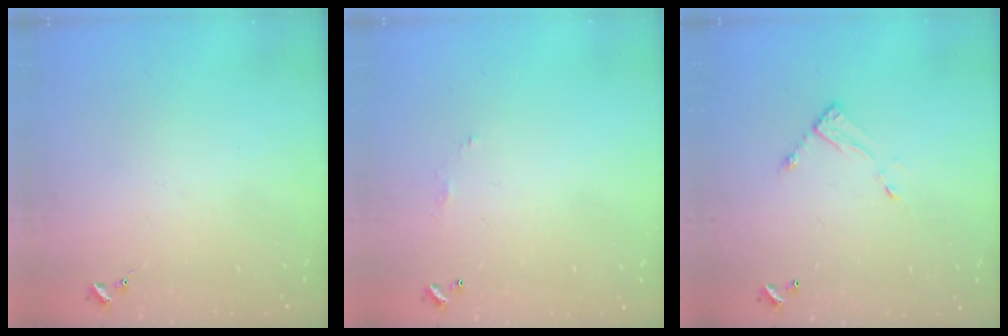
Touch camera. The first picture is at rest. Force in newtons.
{"total": 3.6, "press": 3.6, "slide": 0.1}
{"total": 7.1, "press": 7.1, "slide": 0.5}